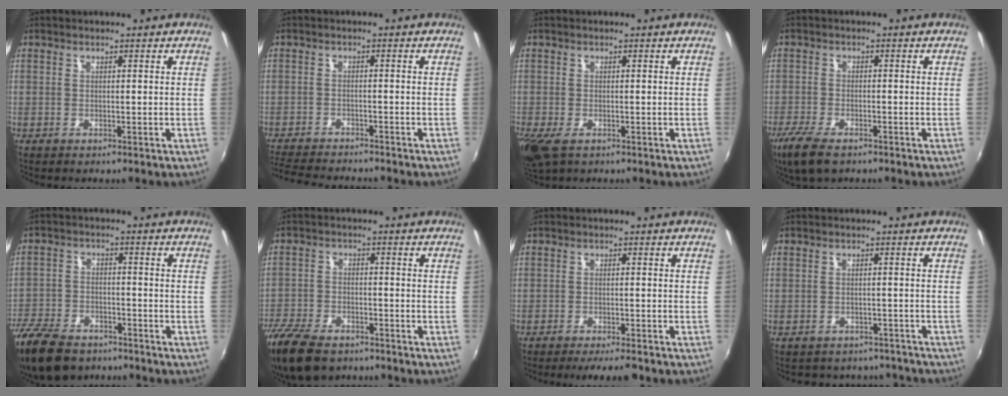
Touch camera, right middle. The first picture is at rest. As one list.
[{"total": 9.4, "force": [-8.7, 1.1, 3.3], "torque": [-0.090, -0.015, -0.146]}, {"total": 5.1, "force": [-2.7, 2.4, 3.6], "torque": [-0.081, -0.021, -0.048]}, {"total": 7.4, "force": [-5.1, 2.5, 4.7], "torque": [-0.121, -0.026, -0.097]}, {"total": 15.3, "force": [-11.5, 7.3, 7.0], "torque": [-0.183, -0.022, -0.207]}, {"total": 14.5, "force": [-10.8, 6.7, 7.0], "torque": [-0.182, -0.028, -0.198]}, {"total": 5.8, "force": [-5.1, 0.7, 2.8], "torque": [-0.063, -0.009, -0.078]}, {"total": 11.7, "force": [-10.1, 5.0, 3.1], "torque": [-0.070, 0.007, -0.119]}]